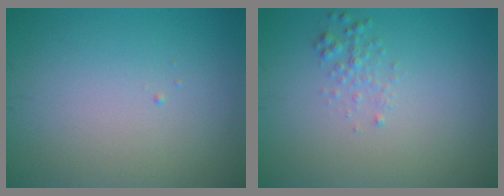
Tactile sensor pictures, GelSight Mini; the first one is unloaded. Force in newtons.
{"total": 1.2, "press": 1.2, "slide": 0.0}